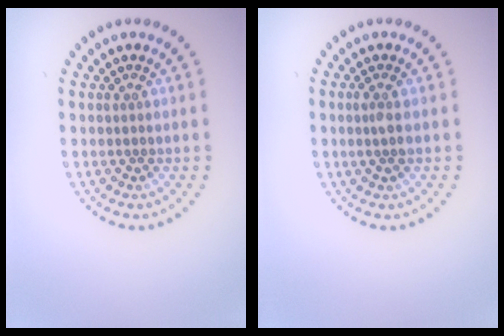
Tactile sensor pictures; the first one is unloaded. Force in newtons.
{"total": 1.2, "press": 1.1, "slide": 0.5}